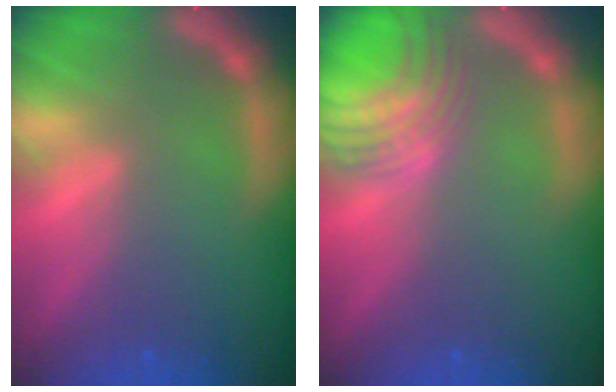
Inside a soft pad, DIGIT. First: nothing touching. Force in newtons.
{"total": 7.5}